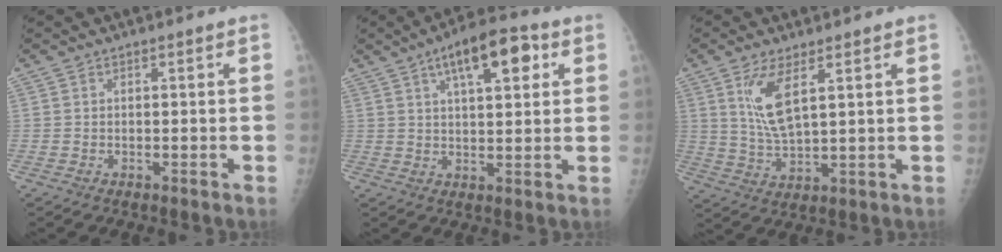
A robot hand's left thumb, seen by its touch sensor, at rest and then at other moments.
{"total": 11.6, "force": [5.2, 4.4, 9.4], "torque": [-0.123, 0.000, 0.077]}
{"total": 7.9, "force": [3.5, 2.5, 6.7], "torque": [-0.130, -0.024, 0.078]}